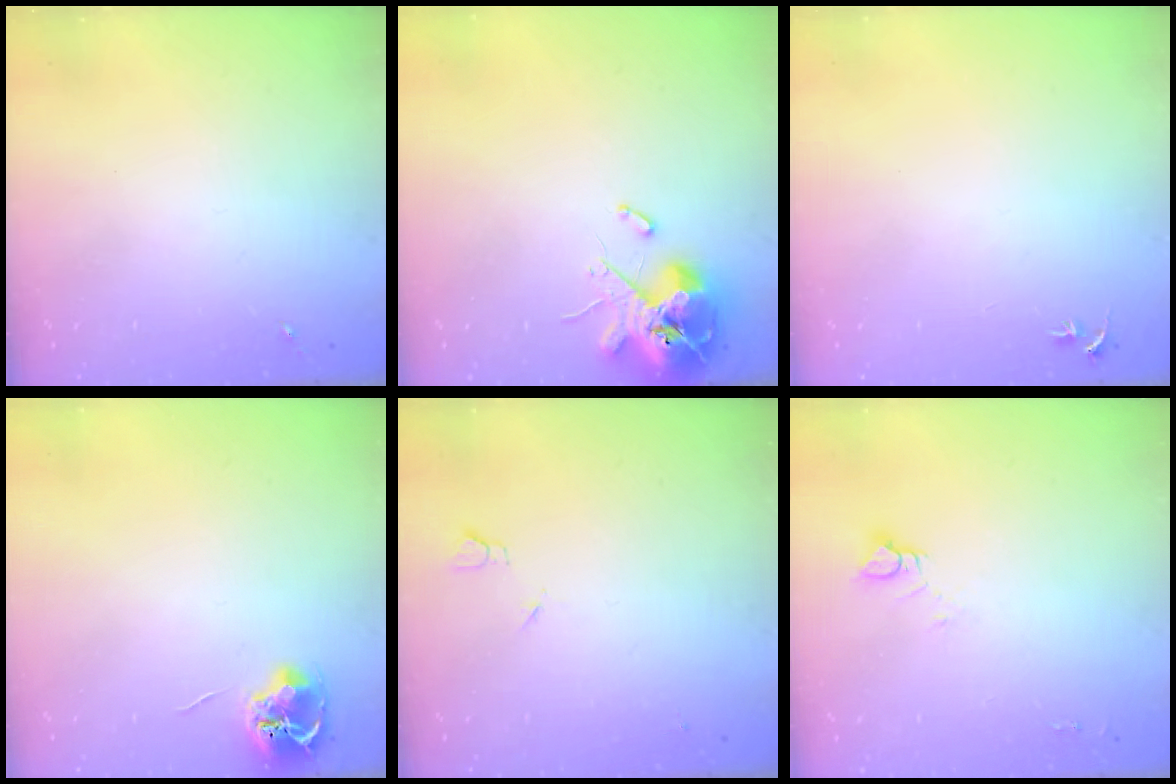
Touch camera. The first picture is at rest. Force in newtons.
{"total": 13.9, "press": 13.7, "slide": 2.2}
{"total": 2.7, "press": 2.7, "slide": 0.3}
{"total": 7.6, "press": 7.5, "slide": 0.6}
{"total": 2.7, "press": 2.6, "slide": 0.3}
{"total": 4.6, "press": 4.5, "slide": 0.5}